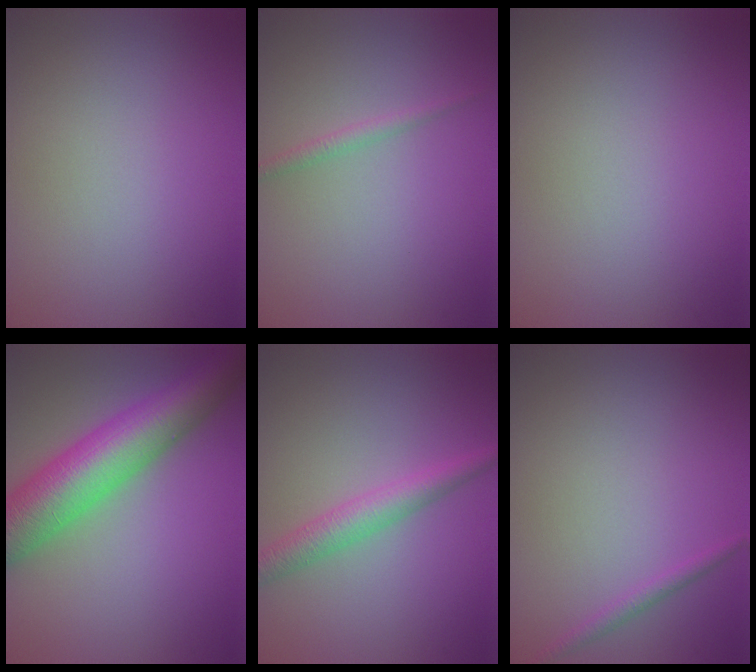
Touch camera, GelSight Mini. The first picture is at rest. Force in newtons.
{"total": 1.1, "press": 1.1, "slide": 0.0}
{"total": 0.0}
{"total": 9.3, "press": 9.3, "slide": 0.4}
{"total": 2.9, "press": 2.9, "slide": 0.0}
{"total": 1.1, "press": 1.0, "slide": 0.1}